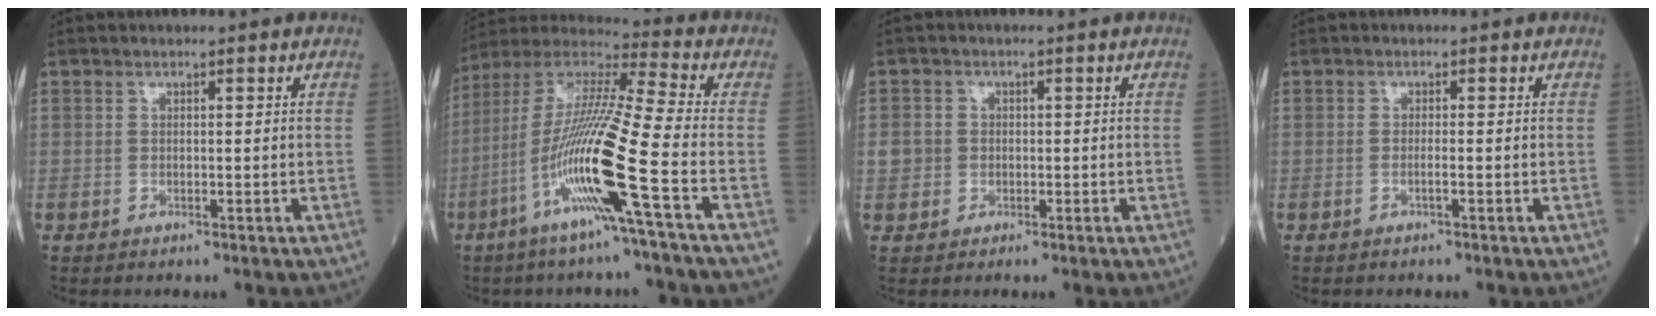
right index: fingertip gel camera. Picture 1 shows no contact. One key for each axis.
{"total": 17.1, "fx": -6.1, "fy": -1.4, "fz": 15.9, "tx": -0.318, "ty": -0.014, "tz": -0.124}
{"total": 2.8, "fx": -0.1, "fy": 2.7, "fz": 0.7, "tx": -0.004, "ty": 0.011, "tz": 0.004}
{"total": 0.6, "fx": -0.2, "fy": -0.1, "fz": 0.6, "tx": -0.008, "ty": 0.003, "tz": -0.003}